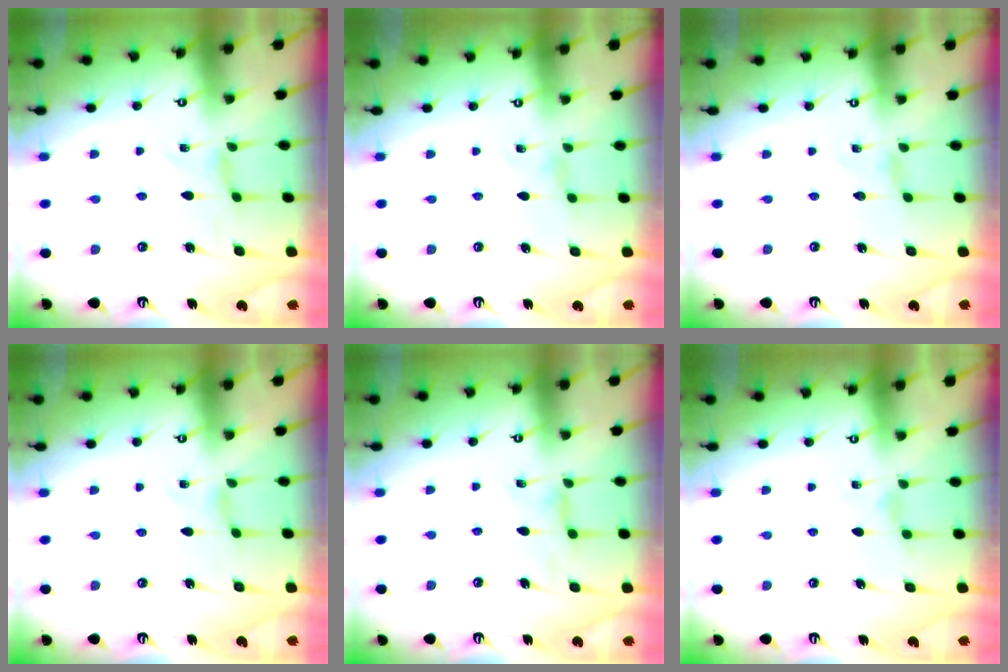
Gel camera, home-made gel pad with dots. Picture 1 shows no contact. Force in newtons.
{"total": 0.0}
{"total": 0.0}
{"total": 0.0}
{"total": 2.9, "press": 2.9, "slide": 0.4}
{"total": 2.4, "press": 2.3, "slide": 0.4}